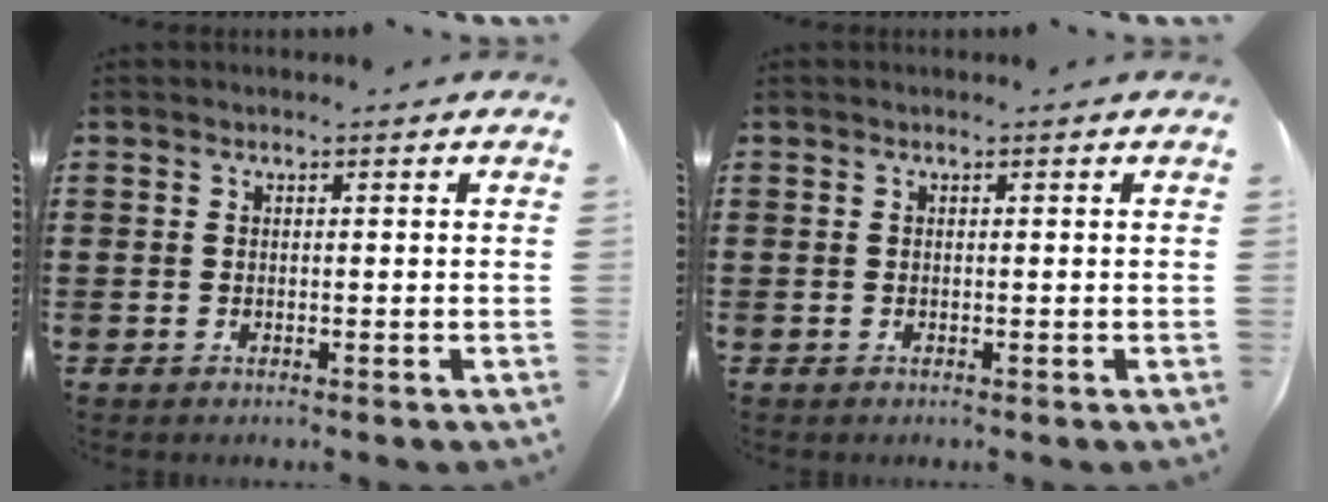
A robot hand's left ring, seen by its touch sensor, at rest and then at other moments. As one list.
[{"total": 0.0}]